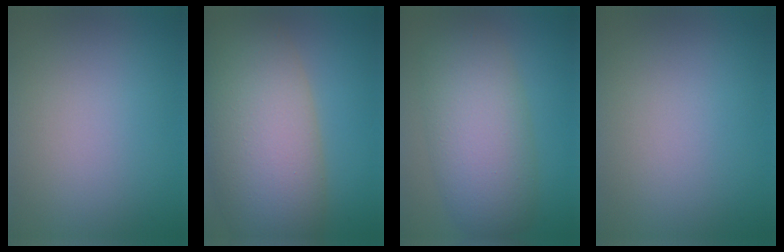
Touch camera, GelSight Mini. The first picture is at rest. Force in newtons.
{"total": 12.3, "press": 12.2, "slide": 0.6}
{"total": 7.6, "press": 7.6, "slide": 0.6}
{"total": 0.0}